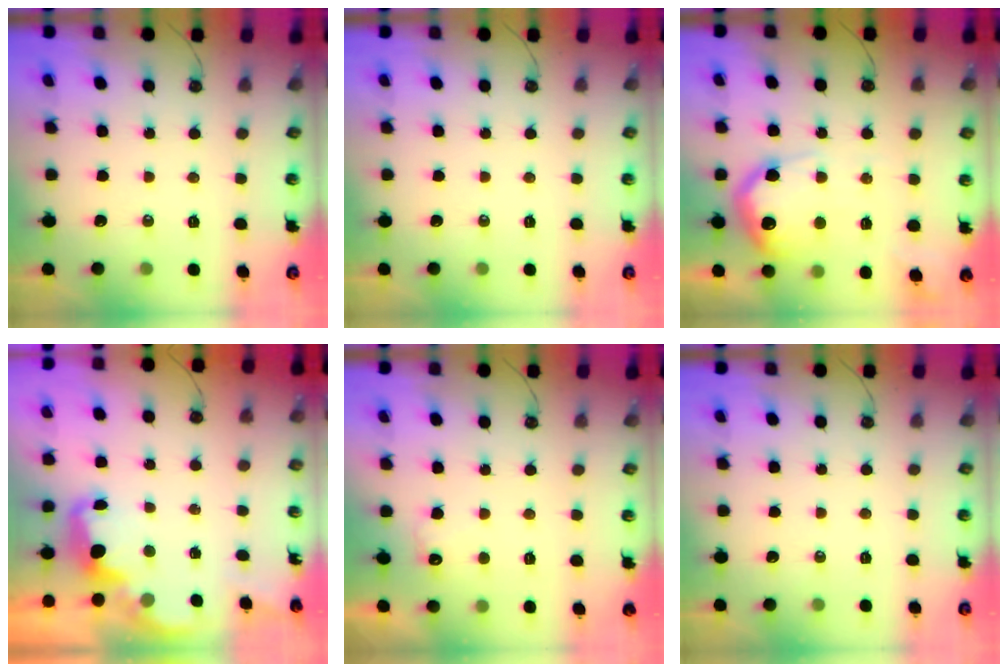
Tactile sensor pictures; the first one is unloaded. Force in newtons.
{"total": 0.0}
{"total": 18.9, "press": 18.8, "slide": 1.5}
{"total": 2.8, "press": 2.7, "slide": 0.7}
{"total": 4.7, "press": 4.5, "slide": 1.3}
{"total": 0.0}